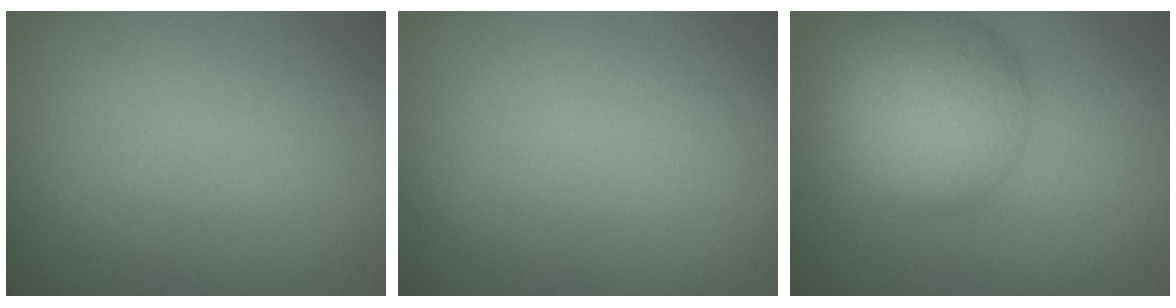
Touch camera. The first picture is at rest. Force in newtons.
{"total": 0.0}
{"total": 9.3, "press": 9.3, "slide": 0.2}